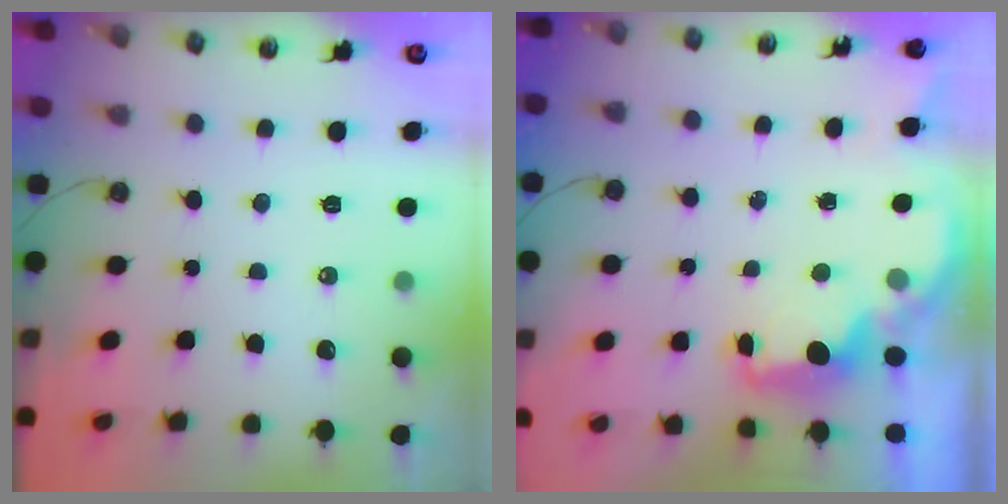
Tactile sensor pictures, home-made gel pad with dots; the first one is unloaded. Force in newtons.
{"total": 2.2, "press": 2.1, "slide": 0.7}